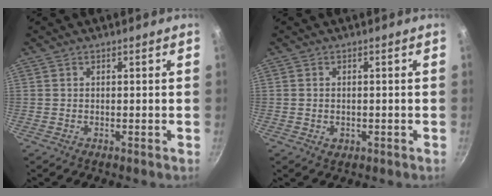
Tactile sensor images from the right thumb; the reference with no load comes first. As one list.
[{"total": 1.8, "force": [-0.4, 1.4, 1.1], "torque": [-0.016, -0.001, -0.005]}]